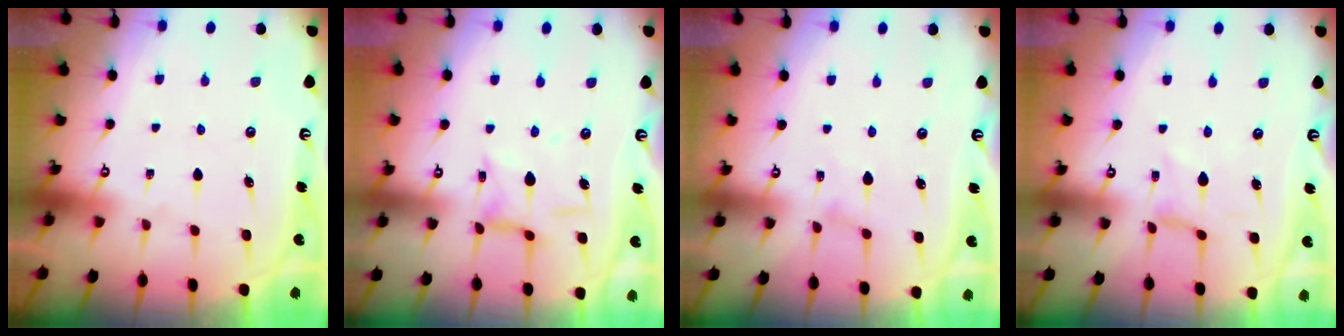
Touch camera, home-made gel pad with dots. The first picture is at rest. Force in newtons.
{"total": 5.8, "press": 5.7, "slide": 0.5}
{"total": 0.5, "press": 0.5, "slide": 0.1}
{"total": 0.0}